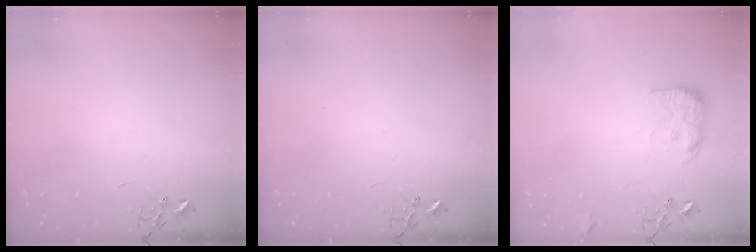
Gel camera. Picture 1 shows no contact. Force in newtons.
{"total": 0.0}
{"total": 10.8, "press": 10.8, "slide": 0.4}